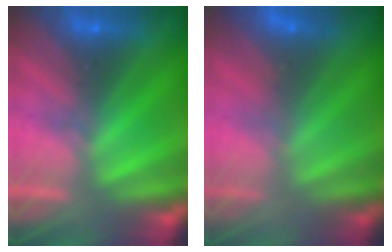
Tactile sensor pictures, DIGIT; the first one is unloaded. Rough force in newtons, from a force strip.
{"total": 2.7}